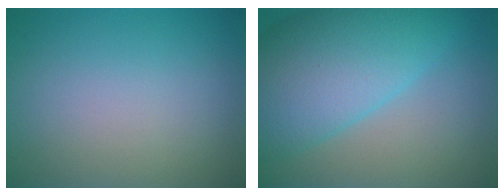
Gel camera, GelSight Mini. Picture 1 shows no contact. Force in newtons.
{"total": 10.9, "press": 10.9, "slide": 0.3}